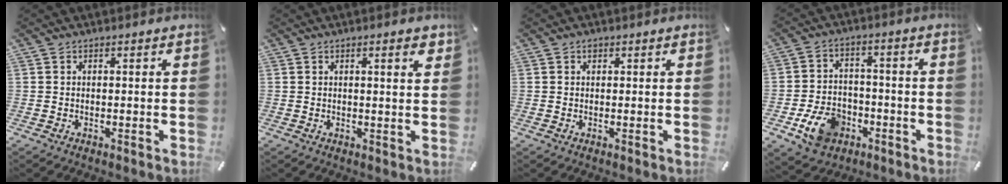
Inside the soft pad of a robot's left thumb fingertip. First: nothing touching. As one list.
[{"total": 2.7, "force": [1.3, 0.3, 2.3], "torque": [-0.039, -0.002, 0.018]}, {"total": 0.7, "force": [0.3, 0.6, 0.3], "torque": [-0.005, 0.002, 0.005]}, {"total": 10.6, "force": [-4.6, 7.8, 5.4], "torque": [-0.105, 0.028, -0.080]}]